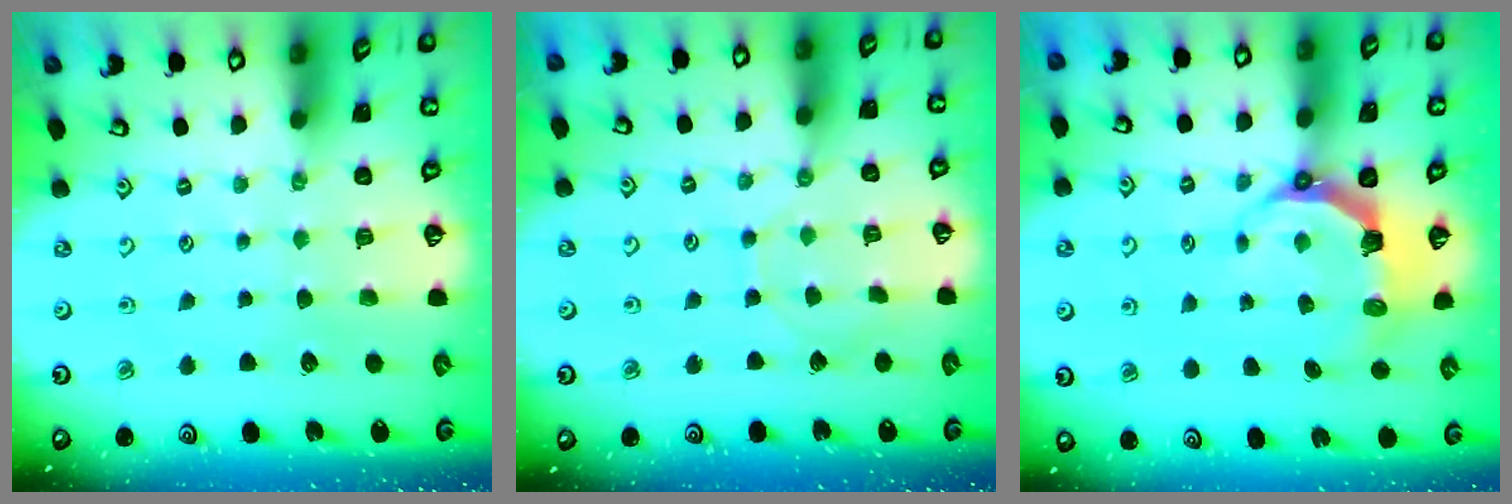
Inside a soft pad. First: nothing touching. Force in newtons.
{"total": 6.4, "press": 6.4, "slide": 0.5}
{"total": 7.0, "press": 5.3, "slide": 4.5}